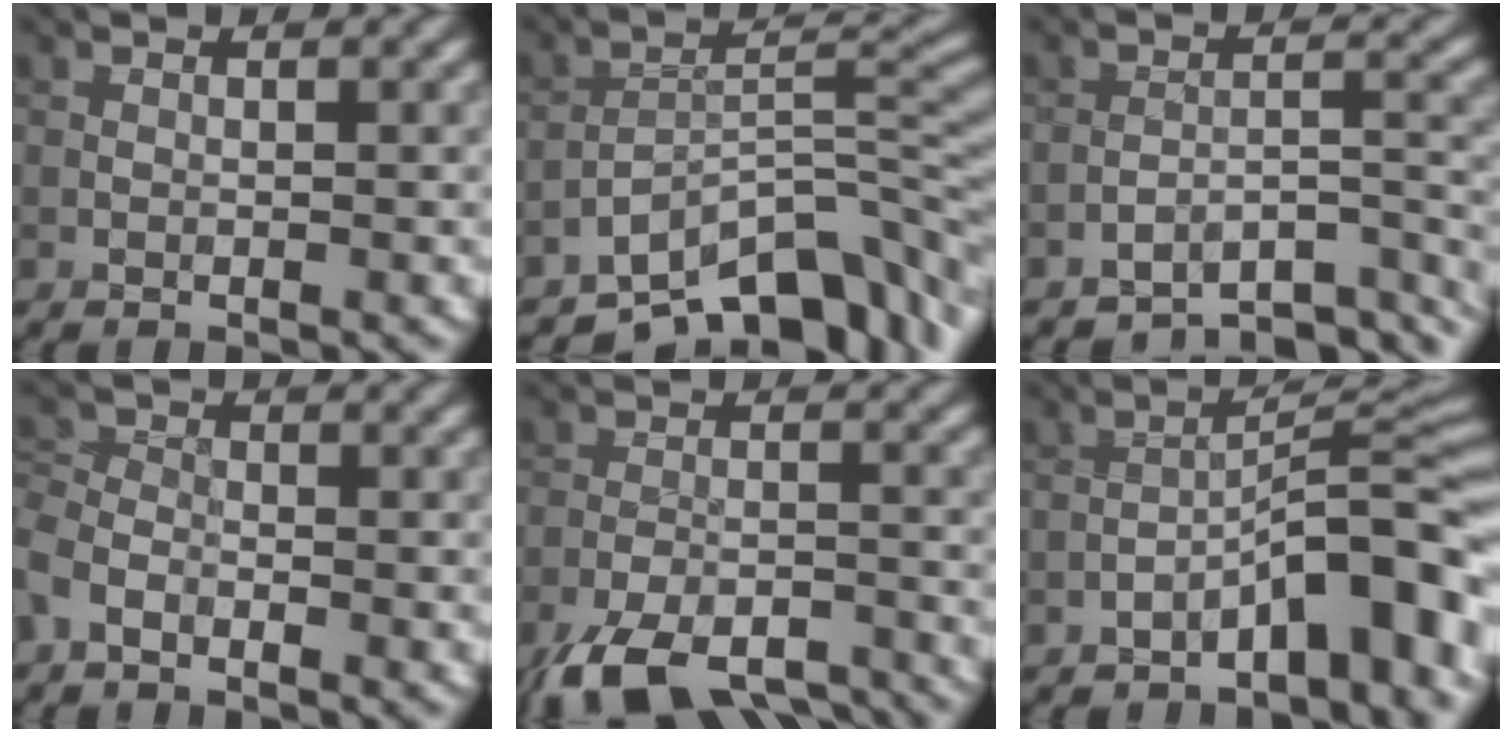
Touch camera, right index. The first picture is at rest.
{"total": 10.1, "force": [-7.8, 3.5, 5.4], "torque": [-0.057, 0.003, -0.143]}
{"total": 7.5, "force": [-6.9, 1.5, 2.5], "torque": [-0.027, -0.006, -0.104]}
{"total": 2.6, "force": [-1.7, 1.4, 1.4], "torque": [-0.030, 0.000, -0.050]}
{"total": 10.2, "force": [-8.2, 3.6, 4.9], "torque": [-0.081, -0.032, -0.125]}
{"total": 6.9, "force": [-4.0, 1.6, 5.4], "torque": [-0.072, 0.027, -0.065]}